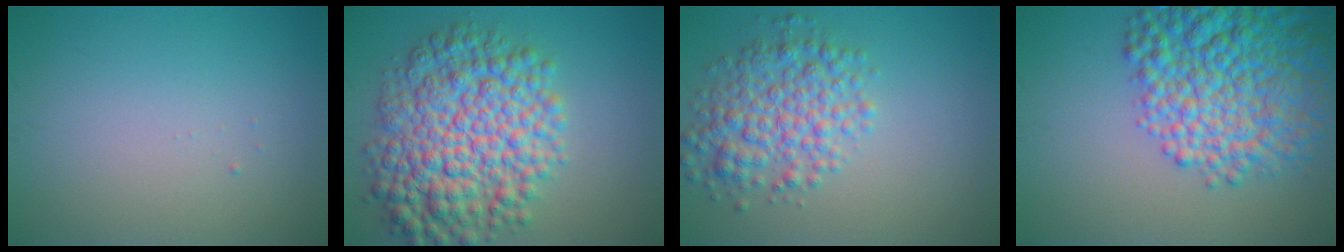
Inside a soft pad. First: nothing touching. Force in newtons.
{"total": 10.3, "press": 10.3, "slide": 0.2}
{"total": 5.1, "press": 5.1, "slide": 0.1}
{"total": 10.7, "press": 10.7, "slide": 0.5}